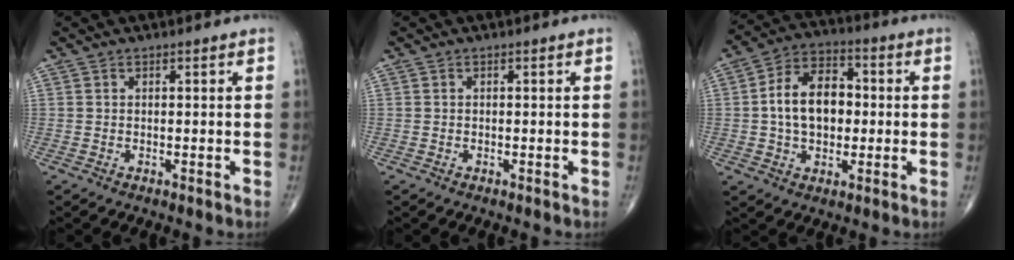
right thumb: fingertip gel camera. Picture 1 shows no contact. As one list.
[{"total": 0.0}, {"total": 12.6, "force": [0.2, 8.4, 9.4], "torque": [-0.139, 0.024, -0.001]}]